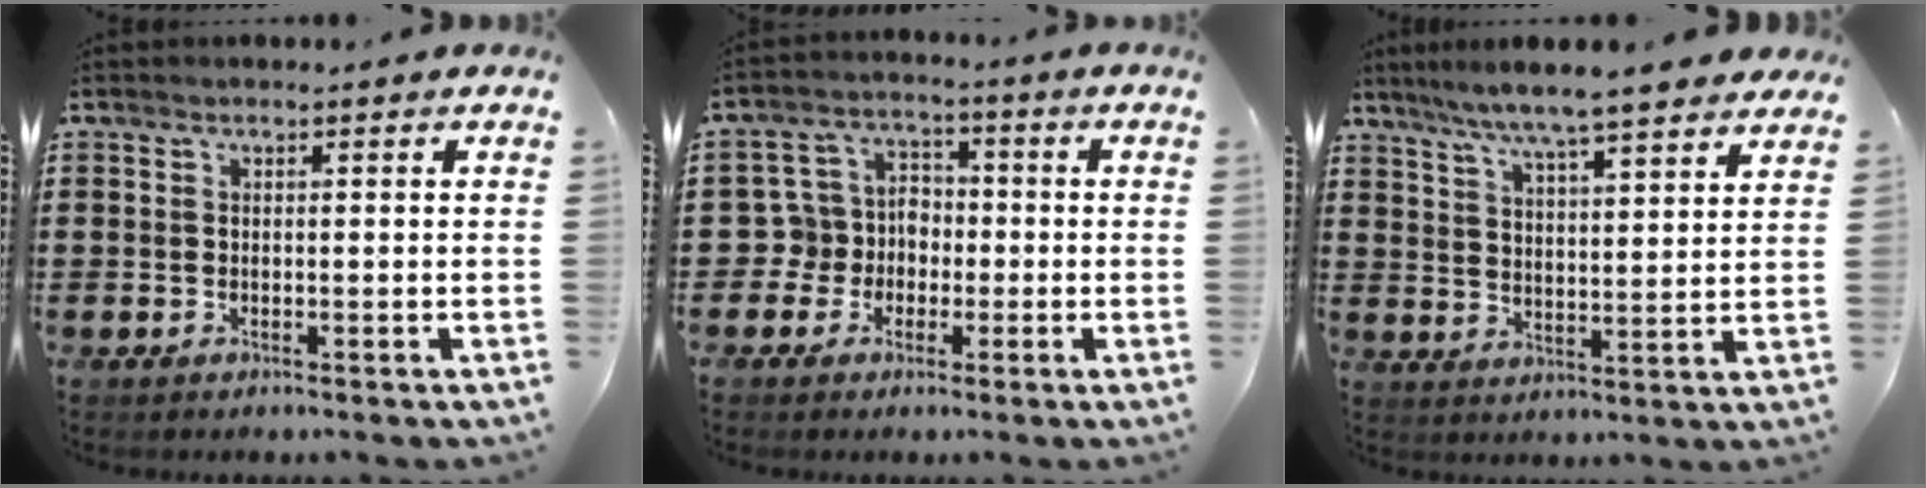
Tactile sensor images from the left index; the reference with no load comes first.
{"total": 5.4, "force": [-1.7, 5.0, 1.0], "torque": [-0.055, 0.007, -0.039]}
{"total": 6.7, "force": [6.1, -0.2, 2.8], "torque": [-0.078, -0.030, 0.104]}